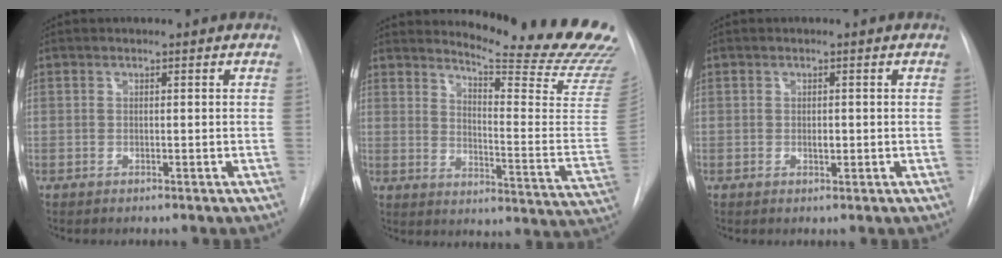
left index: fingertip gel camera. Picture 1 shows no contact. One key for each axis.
{"total": 21.4, "fx": 19.9, "fy": 0.1, "fz": 7.7, "tx": -0.112, "ty": -0.143, "tz": 0.235}
{"total": 0.9, "fx": 0.0, "fy": 0.5, "fz": 0.8, "tx": -0.010, "ty": 0.000, "tz": 0.001}